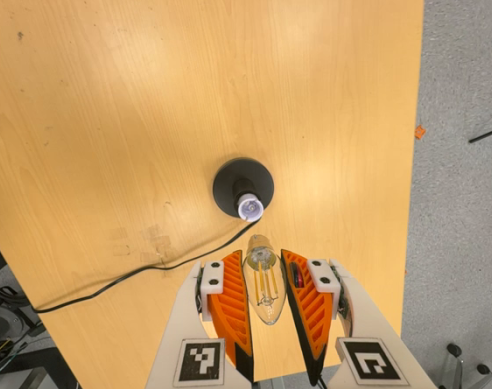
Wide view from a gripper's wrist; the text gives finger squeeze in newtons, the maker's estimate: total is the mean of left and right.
{"total": 8.5, "left": 7.5, "right": 9.4}